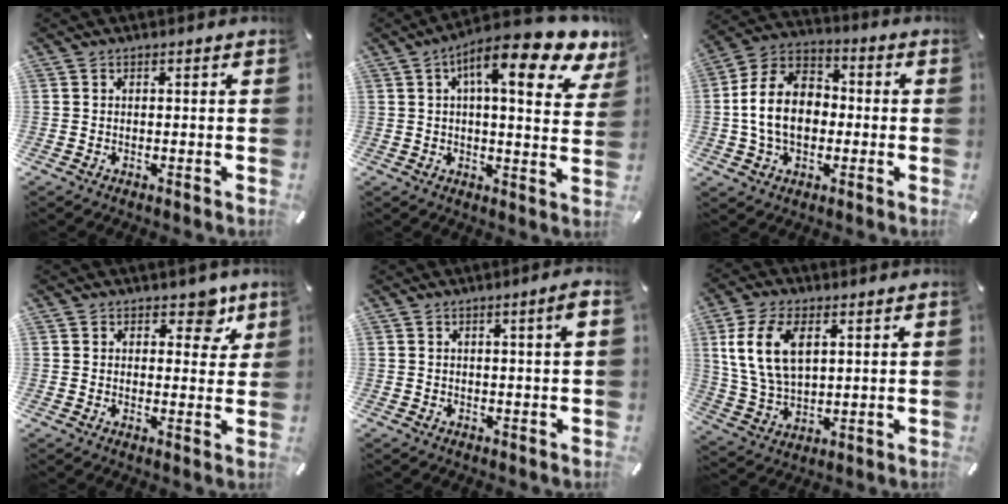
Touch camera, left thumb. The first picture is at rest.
{"total": 14.9, "force": [8.0, 4.2, 11.8], "torque": [-0.176, -0.040, 0.124]}
{"total": 13.6, "force": [-1.6, 10.2, 8.9], "torque": [-0.216, 0.021, -0.033]}
{"total": 6.2, "force": [4.1, 3.7, 2.8], "torque": [-0.005, -0.026, 0.062]}
{"total": 3.2, "force": [0.9, 0.2, 3.0], "torque": [-0.056, 0.001, 0.013]}
{"total": 11.8, "force": [4.0, 7.4, 8.2], "torque": [-0.201, 0.003, 0.073]}